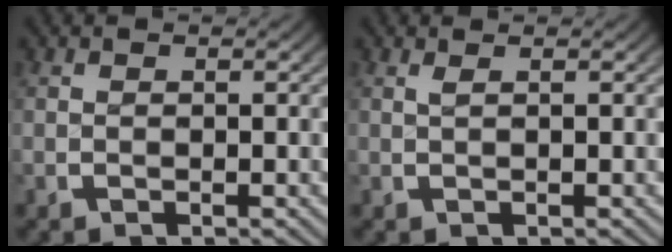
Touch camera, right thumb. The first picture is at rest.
{"total": 0.6, "force": [0.3, 0.0, 0.5], "torque": [-0.010, -0.001, 0.005]}